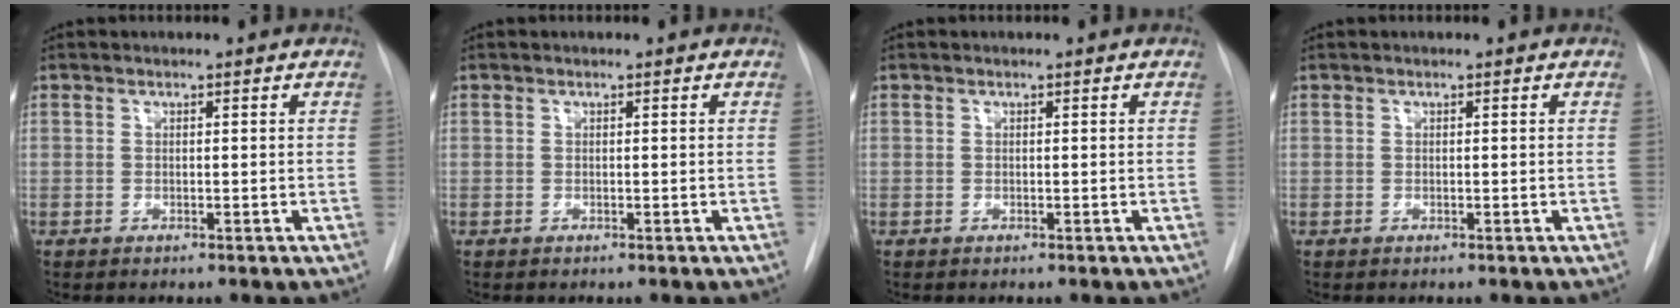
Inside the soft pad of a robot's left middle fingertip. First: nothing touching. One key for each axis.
{"total": 0.0}
{"total": 0.0}
{"total": 0.0}